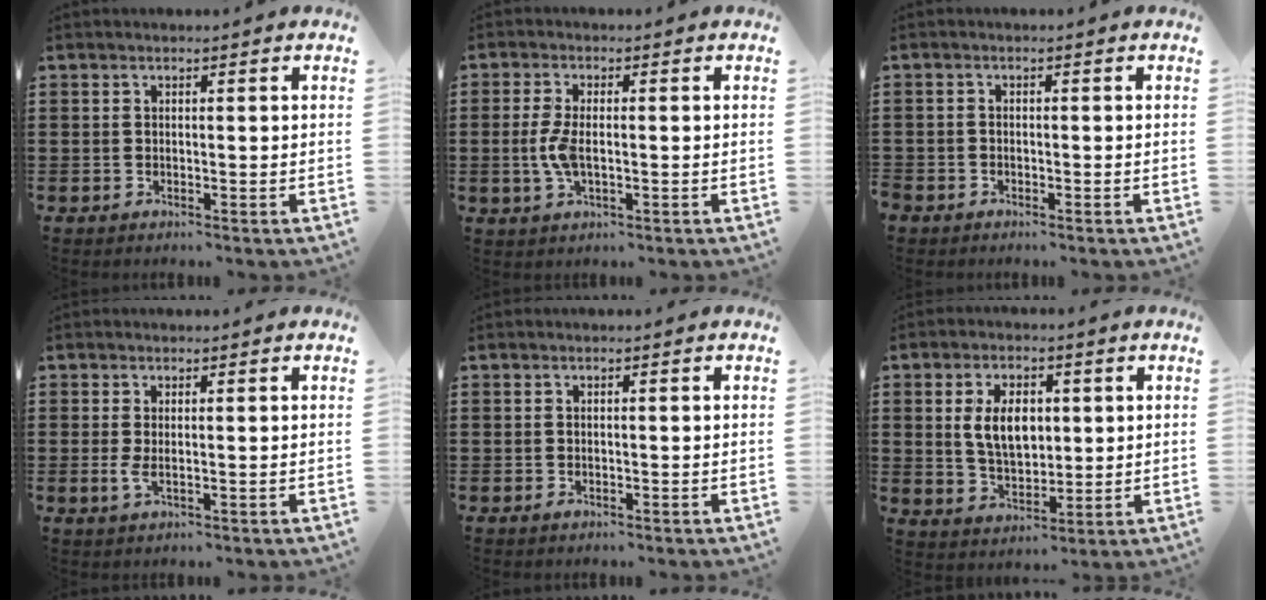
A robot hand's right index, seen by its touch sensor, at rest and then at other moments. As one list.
[{"total": 4.8, "force": [-0.5, 2.1, 4.3], "torque": [-0.107, -0.009, -0.017]}, {"total": 1.2, "force": [-1.1, 0.6, 0.0], "torque": [-0.002, 0.004, -0.025]}, {"total": 2.1, "force": [0.0, 0.6, 2.0], "torque": [-0.046, -0.005, -0.001]}, {"total": 0.0}, {"total": 7.2, "force": [1.2, 4.5, 5.5], "torque": [-0.108, 0.009, 0.015]}]